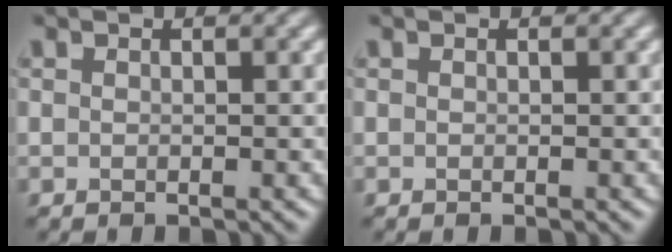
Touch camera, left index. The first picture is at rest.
{"total": 0.0}